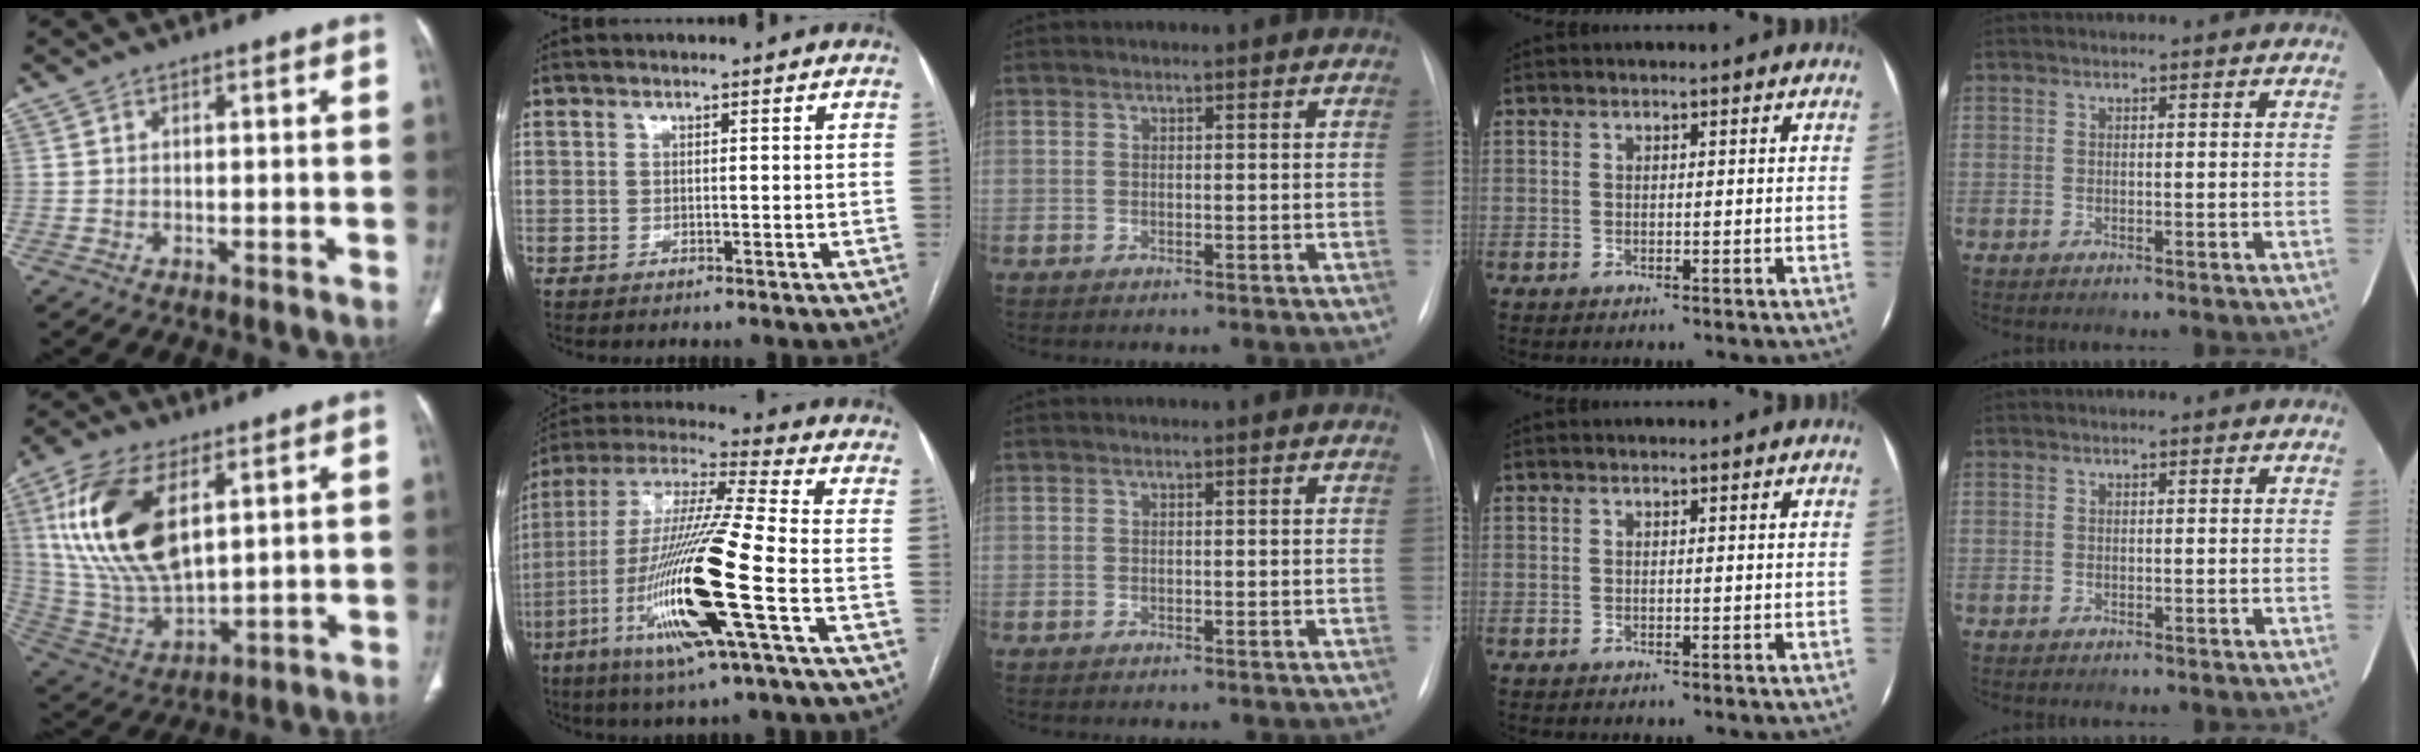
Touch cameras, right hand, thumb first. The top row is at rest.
{"thumb": {"total": 20.7, "force": [6.8, 10.5, 16.5], "torque": [-0.327, -0.023, 0.136]}, "index": {"total": 19.9, "force": [-6.5, -0.1, 18.8], "torque": [-0.402, -0.024, -0.130]}}